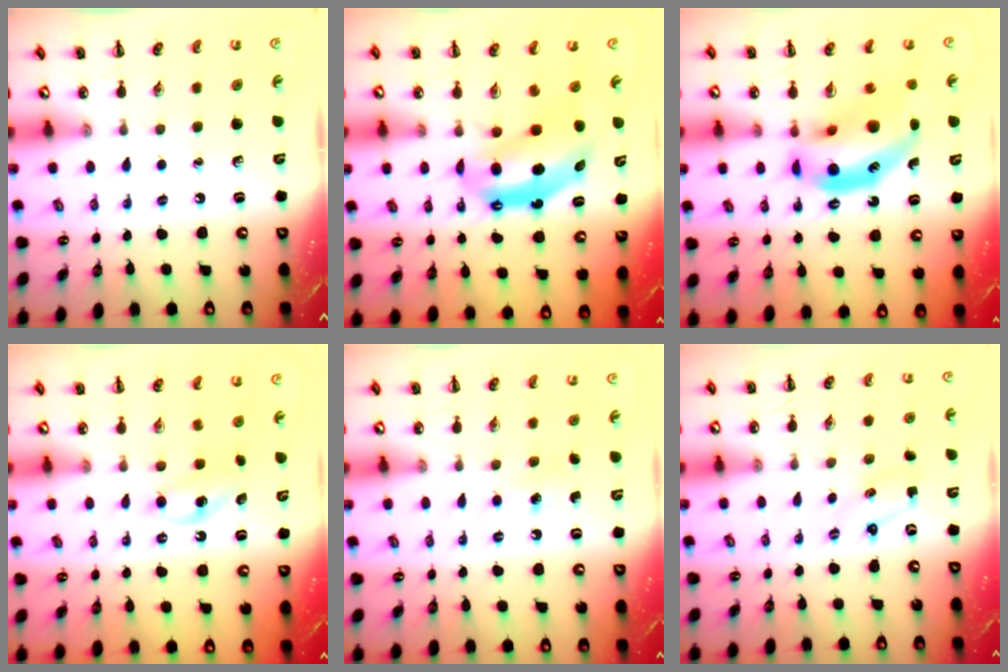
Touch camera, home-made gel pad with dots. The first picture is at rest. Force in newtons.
{"total": 7.1, "press": 7.0, "slide": 1.2}
{"total": 13.7, "press": 13.3, "slide": 3.4}
{"total": 5.0, "press": 4.8, "slide": 1.5}
{"total": 4.7, "press": 4.5, "slide": 1.1}
{"total": 1.2, "press": 1.2, "slide": 0.4}